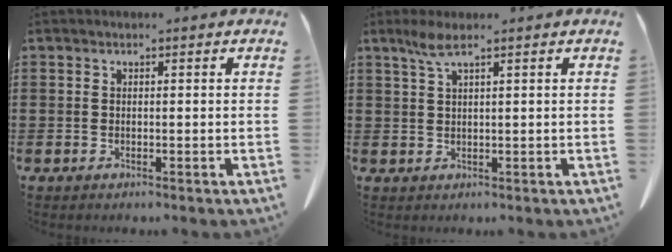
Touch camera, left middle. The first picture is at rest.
{"total": 3.0, "force": [1.8, 0.3, 2.4], "torque": [-0.052, 0.002, 0.031]}